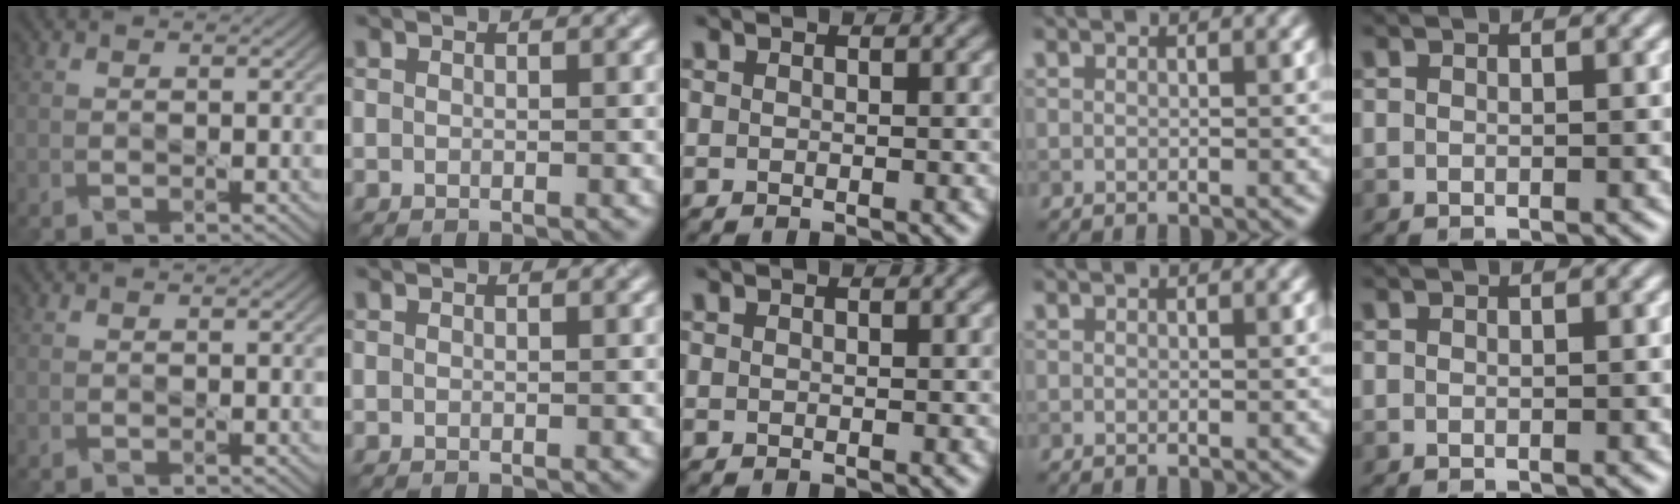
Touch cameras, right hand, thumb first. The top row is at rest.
{}